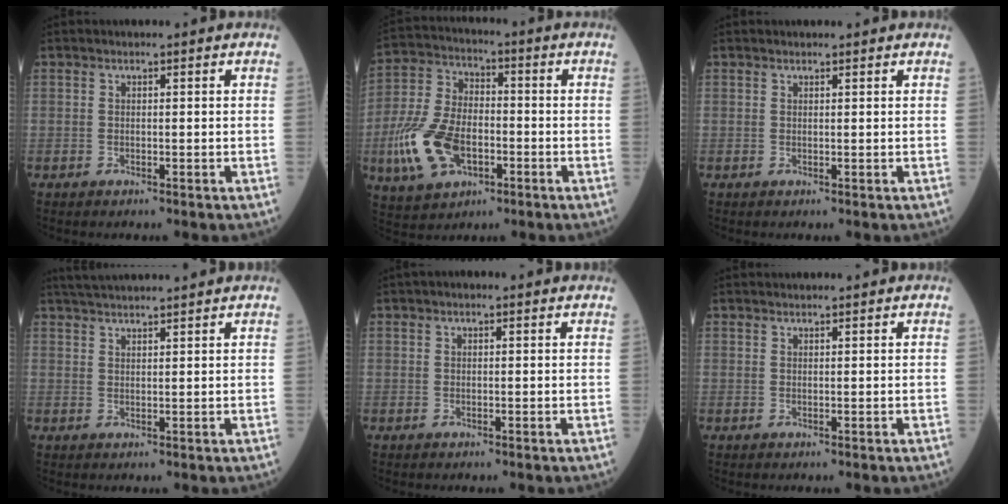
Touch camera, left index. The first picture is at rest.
{"total": 13.0, "force": [-4.2, 7.4, 9.8], "torque": [-0.227, 0.002, -0.077]}
{"total": 1.0, "force": [0.9, 0.3, 0.1], "torque": [-0.011, 0.008, 0.010]}
{"total": 7.9, "force": [7.3, -0.3, 2.9], "torque": [-0.051, 0.036, 0.112]}
{"total": 1.1, "force": [0.8, 0.5, 0.6], "torque": [-0.015, 0.015, 0.008]}
{"total": 2.9, "force": [2.8, 0.3, 0.7], "torque": [-0.009, 0.024, 0.036]}